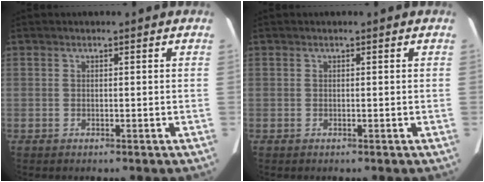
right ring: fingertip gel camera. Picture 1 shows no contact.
{"total": 0.0}